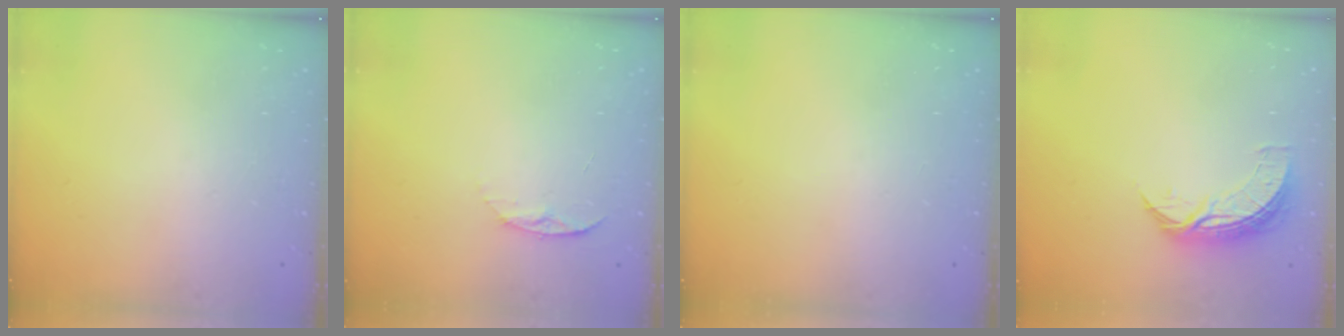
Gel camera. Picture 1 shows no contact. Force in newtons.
{"total": 5.2, "press": 5.2, "slide": 0.6}
{"total": 0.0}
{"total": 7.9, "press": 7.9, "slide": 0.1}